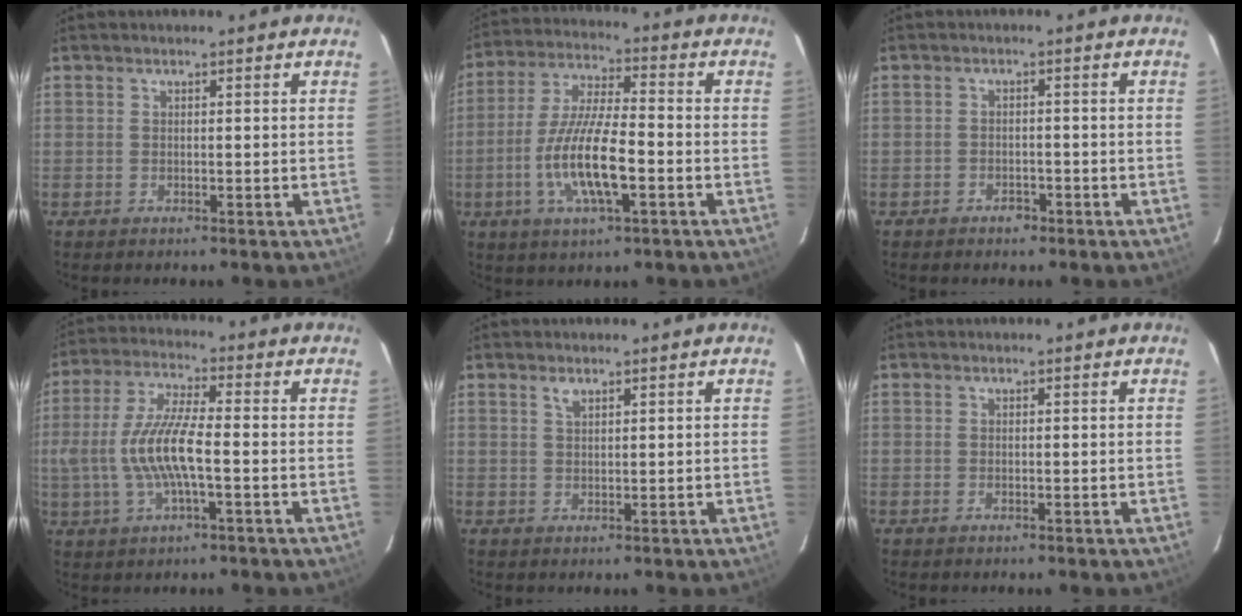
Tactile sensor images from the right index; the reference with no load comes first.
{"total": 13.3, "force": [-4.1, 3.3, 12.2], "torque": [-0.249, -0.008, -0.076]}
{"total": 2.6, "force": [-1.8, 1.7, 0.6], "torque": [-0.020, 0.005, -0.026]}
{"total": 11.5, "force": [-1.9, 2.6, 11.0], "torque": [-0.228, 0.000, -0.035]}
{"total": 1.5, "force": [1.0, 0.7, 0.9], "torque": [-0.017, 0.004, 0.018]}
{"total": 0.0}